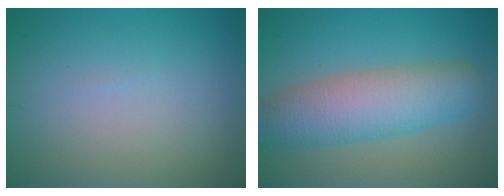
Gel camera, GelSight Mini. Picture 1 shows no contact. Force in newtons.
{"total": 7.3, "press": 7.3, "slide": 0.4}